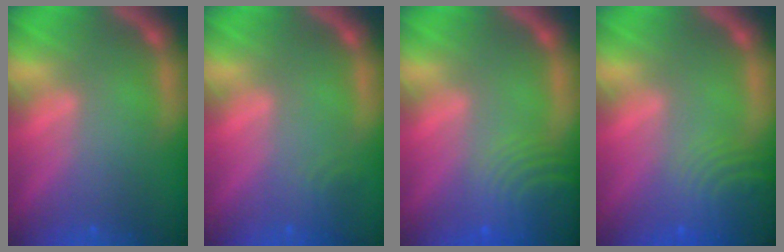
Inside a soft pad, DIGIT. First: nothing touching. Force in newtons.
{"total": 1.9}
{"total": 10.1}
{"total": 8.5}